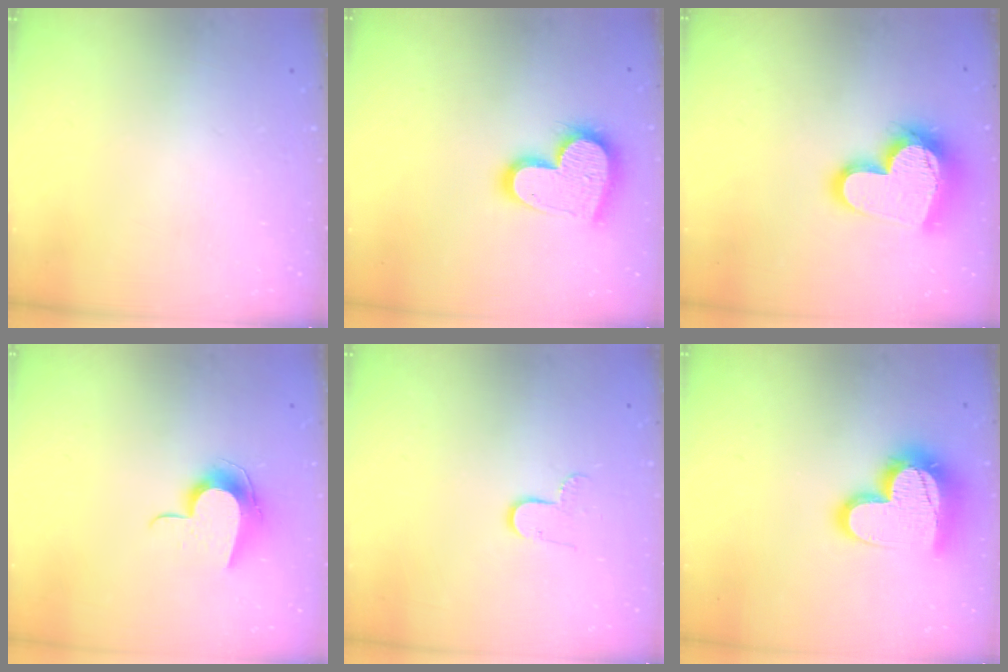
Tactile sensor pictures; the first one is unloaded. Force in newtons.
{"total": 16.9, "press": 16.8, "slide": 1.3}
{"total": 17.9, "press": 17.8, "slide": 1.7}
{"total": 10.1, "press": 10.1, "slide": 0.6}
{"total": 5.8, "press": 5.8, "slide": 0.5}
{"total": 18.9, "press": 18.9, "slide": 1.4}